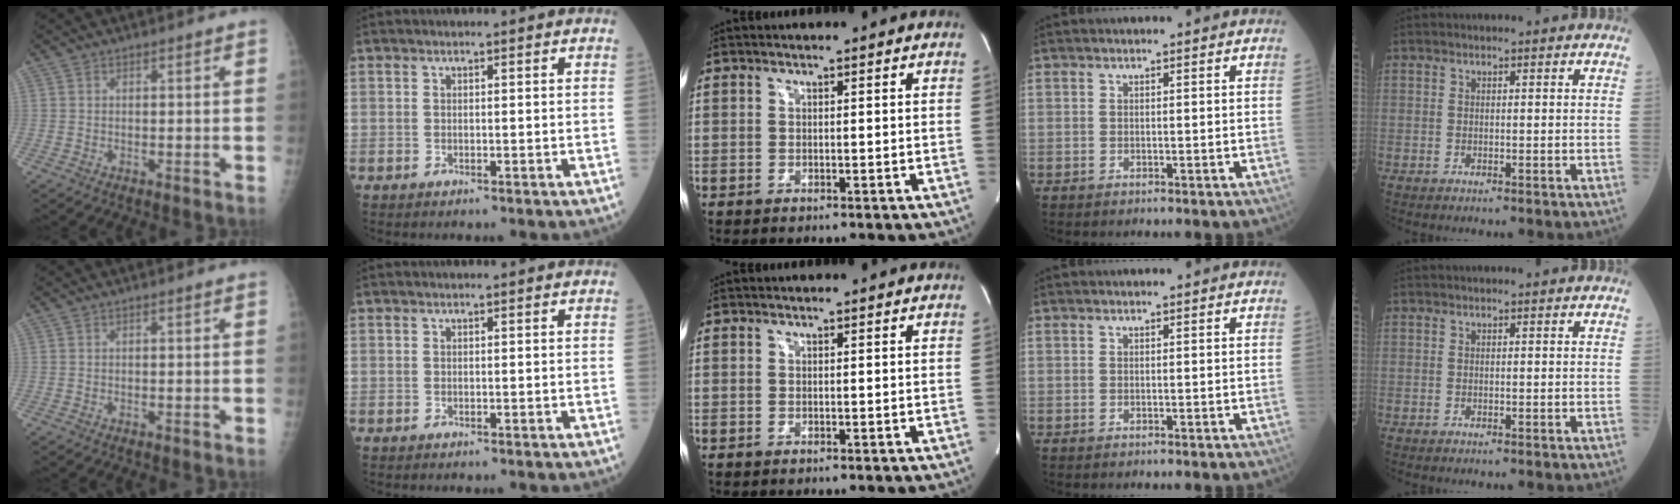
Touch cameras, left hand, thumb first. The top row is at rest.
{}